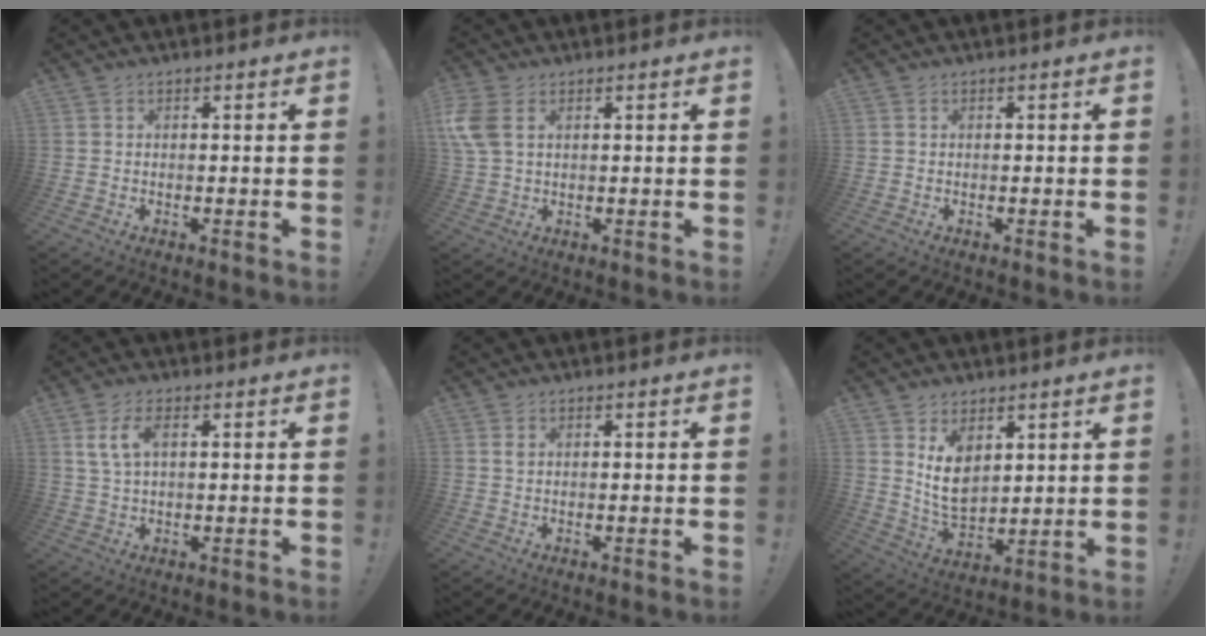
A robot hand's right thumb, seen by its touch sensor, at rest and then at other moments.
{"total": 7.4, "force": [2.6, 4.4, 5.3], "torque": [-0.119, -0.008, 0.049]}
{"total": 0.0}
{"total": 6.6, "force": [2.2, 3.0, 5.4], "torque": [-0.104, 0.001, 0.039]}
{"total": 0.8, "force": [0.4, 0.3, 0.6], "torque": [-0.005, -0.002, 0.007]}
{"total": 9.8, "force": [4.8, 6.4, 5.6], "torque": [-0.086, -0.035, 0.093]}